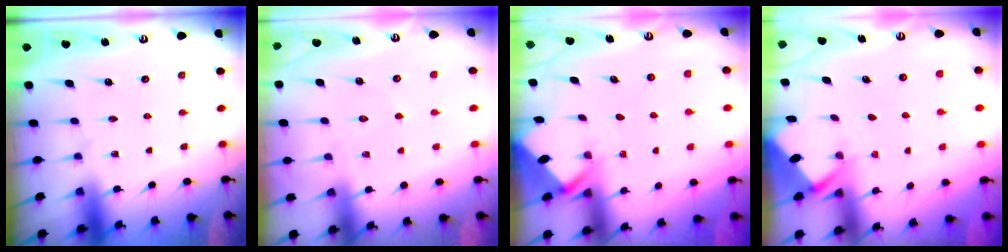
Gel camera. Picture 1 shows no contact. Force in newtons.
{"total": 5.0, "press": 5.0, "slide": 0.6}
{"total": 2.8, "press": 2.8, "slide": 0.2}
{"total": 2.9, "press": 2.9, "slide": 0.3}